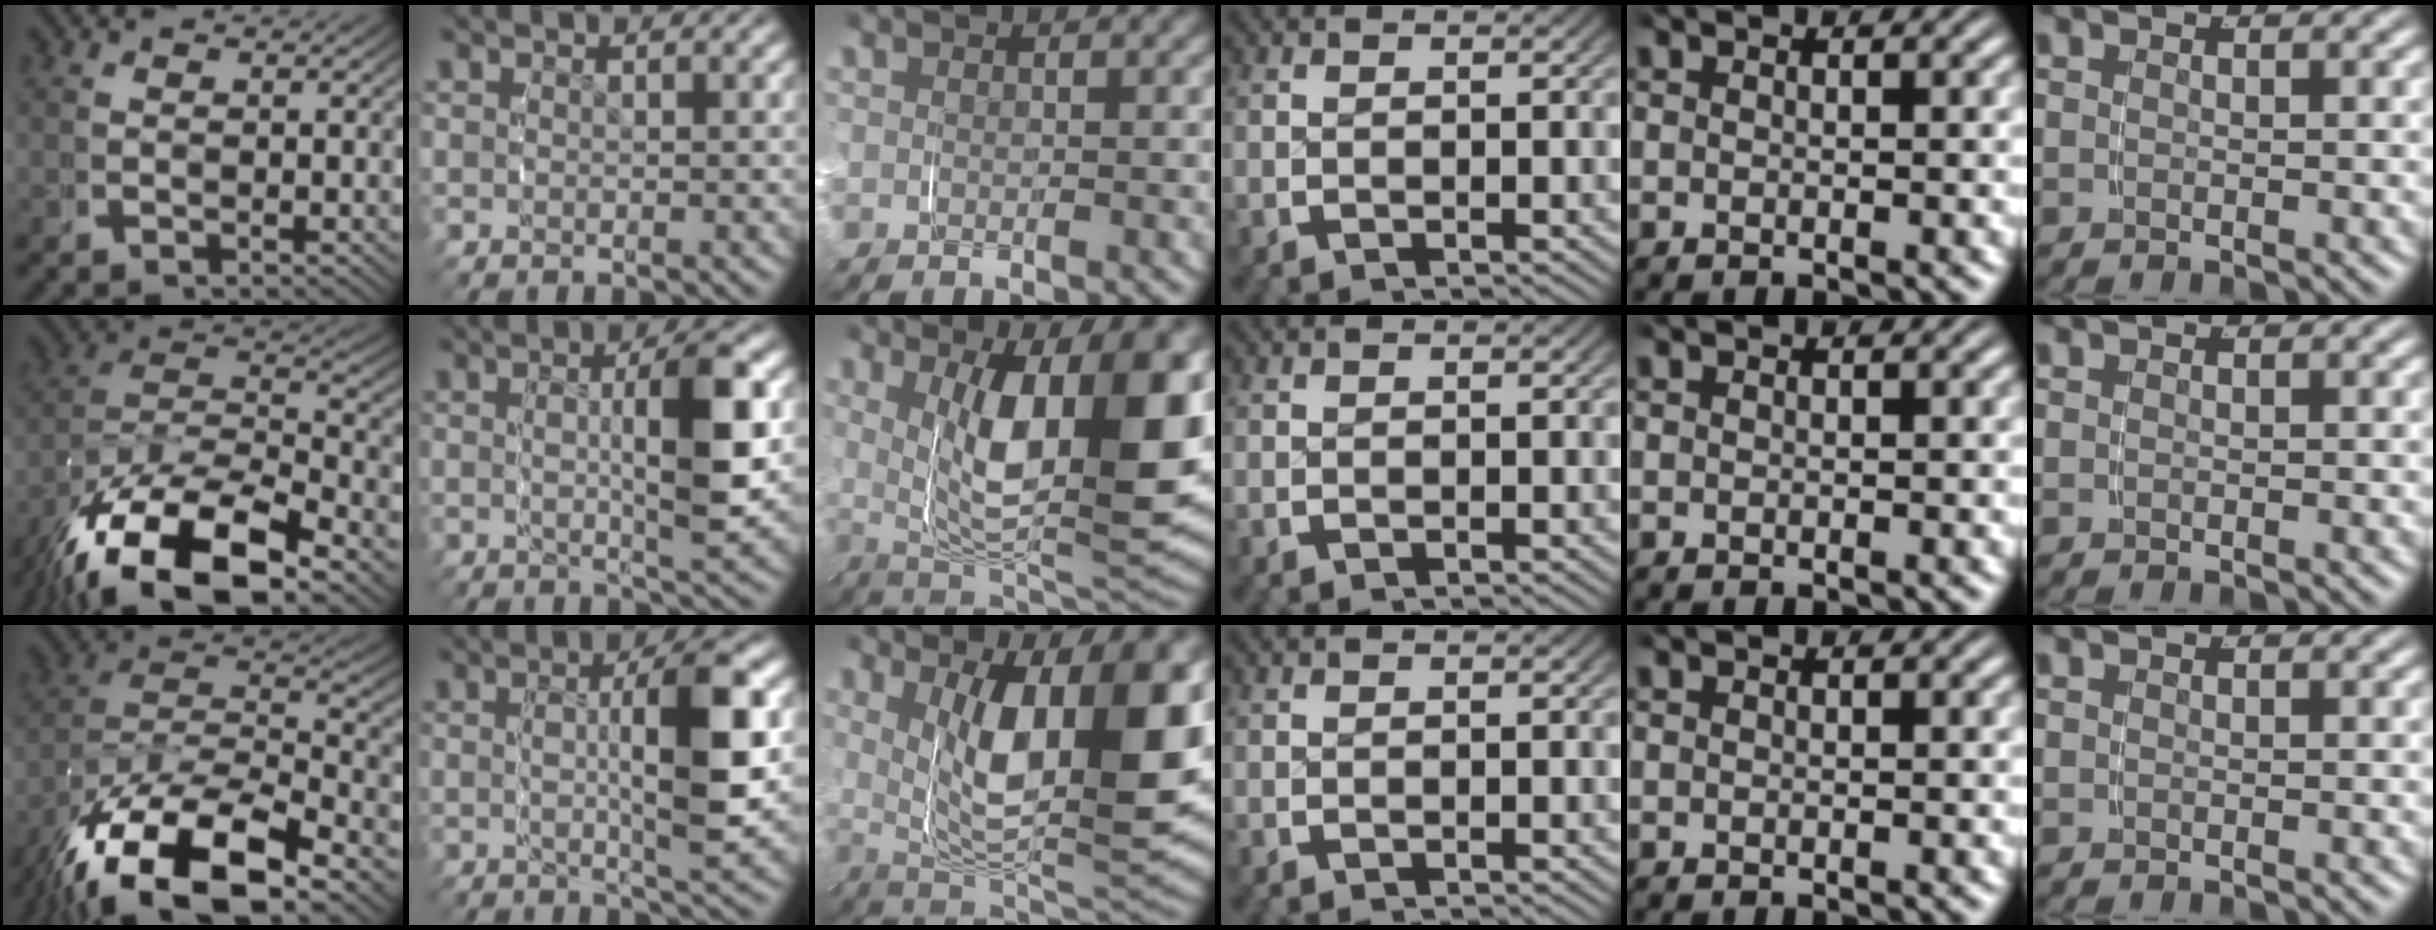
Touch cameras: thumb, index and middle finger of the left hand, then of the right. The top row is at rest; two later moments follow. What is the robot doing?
{"motion": "grasp_and_lifting", "object": "phone"}